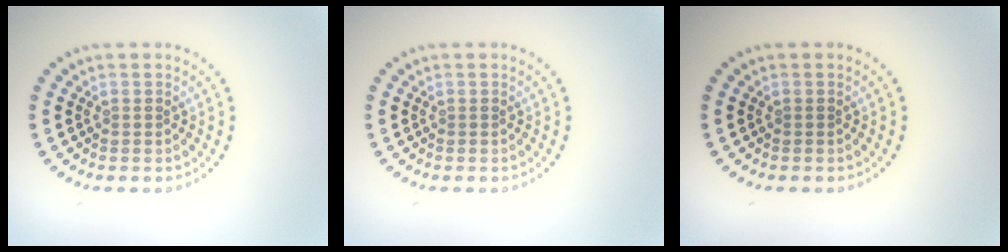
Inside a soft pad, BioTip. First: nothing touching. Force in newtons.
{"total": 0.0}
{"total": 0.0}